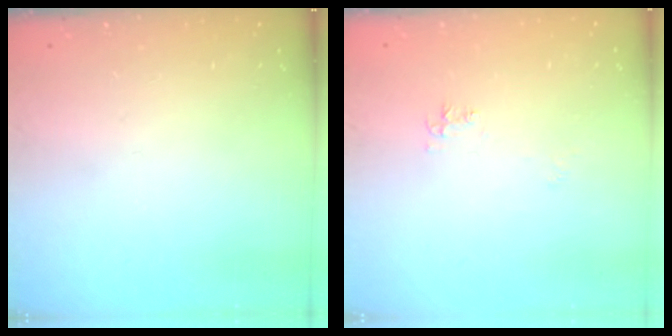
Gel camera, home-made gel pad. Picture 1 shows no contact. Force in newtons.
{"total": 4.9, "press": 4.9, "slide": 0.6}